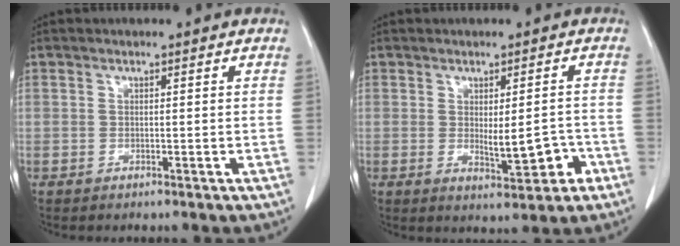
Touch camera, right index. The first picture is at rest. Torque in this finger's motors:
{"motor_torque": [0.47, 0.03, 0.20, 0.06]}